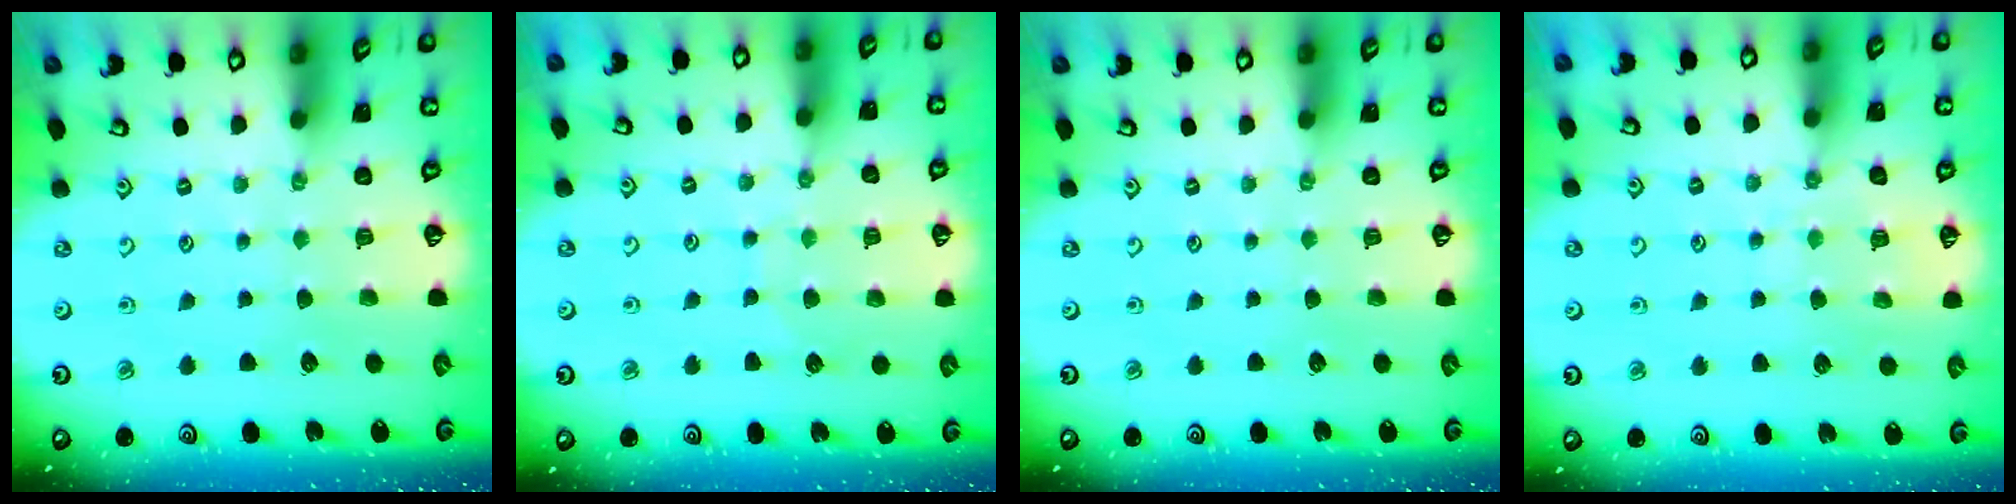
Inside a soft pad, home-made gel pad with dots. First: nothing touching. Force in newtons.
{"total": 6.2, "press": 6.2, "slide": 0.5}
{"total": 0.0}
{"total": 6.8, "press": 6.8, "slide": 0.7}